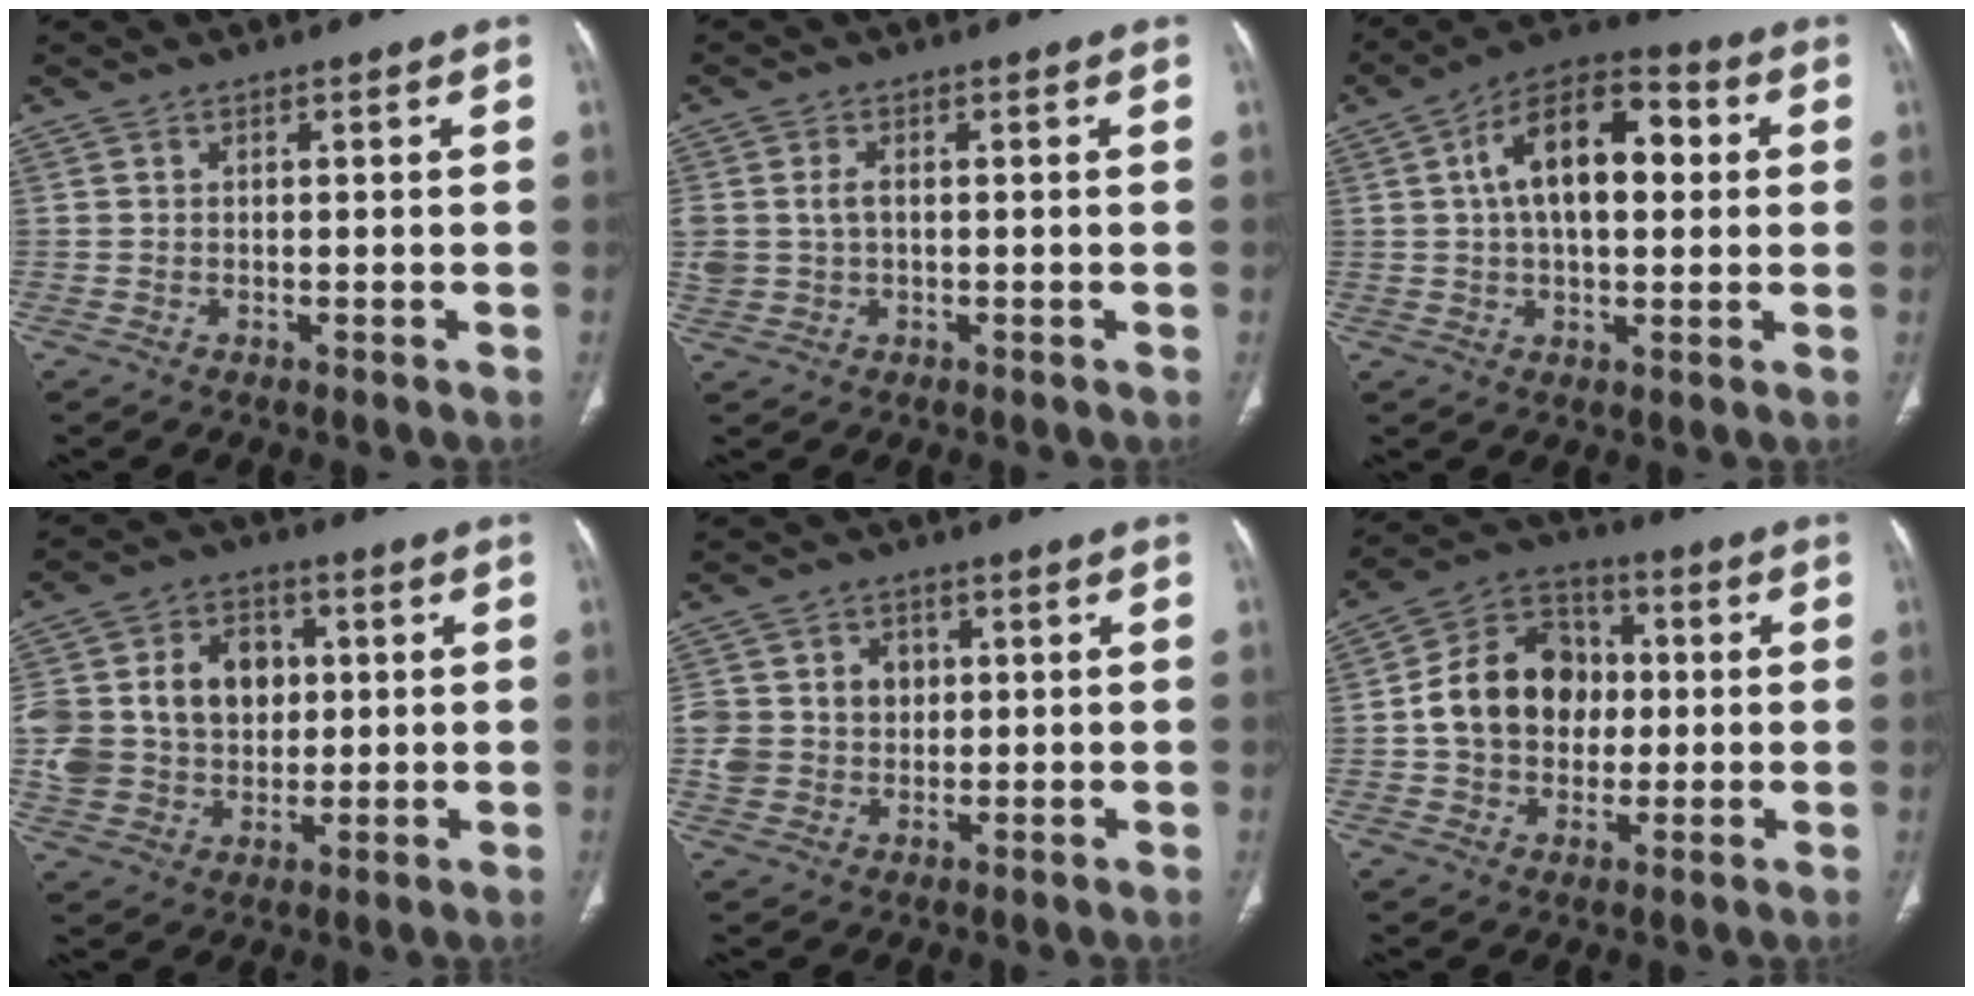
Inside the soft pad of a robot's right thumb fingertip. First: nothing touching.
{"total": 4.4, "force": [0.3, 3.1, 3.1], "torque": [-0.071, 0.008, 0.011]}
{"total": 15.5, "force": [2.8, 8.3, 12.8], "torque": [-0.194, 0.027, 0.039]}
{"total": 19.8, "force": [2.5, 15.8, 11.6], "torque": [-0.221, 0.028, 0.061]}
{"total": 9.5, "force": [1.1, 8.3, 4.5], "torque": [-0.056, 0.005, 0.027]}
{"total": 15.3, "force": [0.3, 12.3, 9.0], "torque": [-0.118, 0.027, 0.001]}